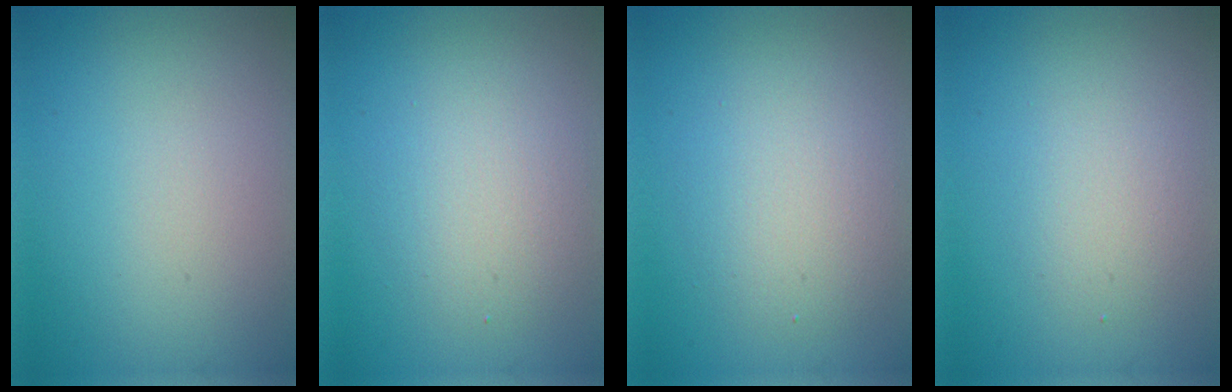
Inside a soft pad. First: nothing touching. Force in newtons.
{"total": 3.4, "press": 3.4, "slide": 0.2}
{"total": 3.8, "press": 3.8, "slide": 0.1}
{"total": 2.1, "press": 2.1, "slide": 0.0}